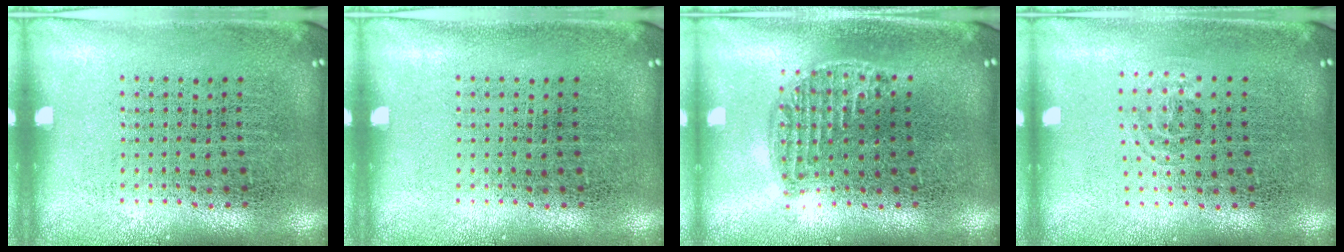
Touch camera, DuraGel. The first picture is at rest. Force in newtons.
{"total": 0.0}
{"total": 1.2, "press": 1.1, "slide": 0.5}
{"total": 0.9, "press": 0.6, "slide": 0.6}